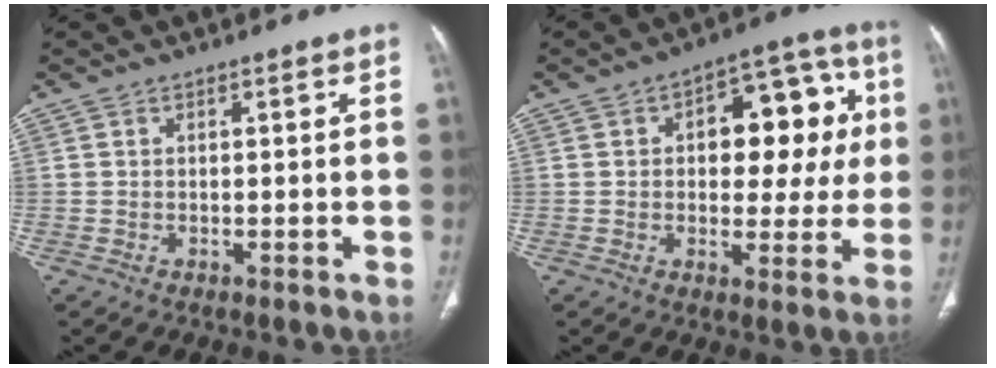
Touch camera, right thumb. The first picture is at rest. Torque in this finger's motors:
{"motor_torque": [0.52, 2.79, 1.01, 0.02, 0.04]}